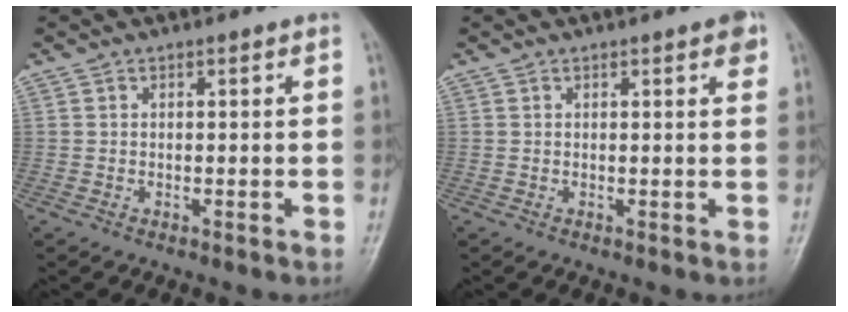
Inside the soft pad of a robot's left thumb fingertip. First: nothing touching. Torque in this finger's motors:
{"motor_torque": [1.54, 1.01, 0.54, -0.32, 0.00]}